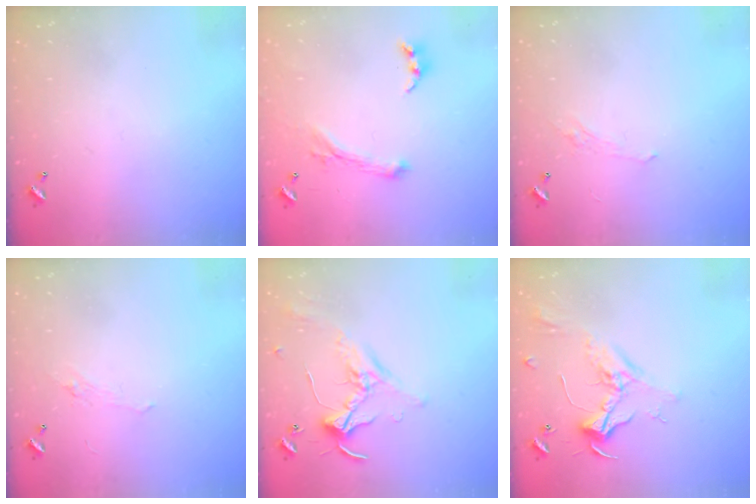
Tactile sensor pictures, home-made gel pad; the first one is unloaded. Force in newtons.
{"total": 1.1, "press": 0.6, "slide": 0.9}
{"total": 1.1, "press": 0.8, "slide": 0.7}
{"total": 0.9, "press": 0.5, "slide": 0.7}
{"total": 0.8, "press": 0.7, "slide": 0.4}
{"total": 2.4, "press": 2.3, "slide": 0.8}